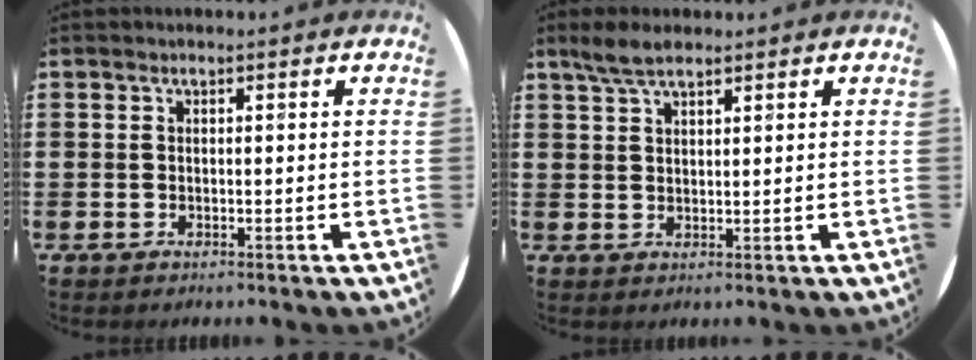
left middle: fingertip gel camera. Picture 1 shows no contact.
{"total": 3.7, "force": [2.9, 1.1, 1.9], "torque": [-0.043, 0.005, 0.053]}